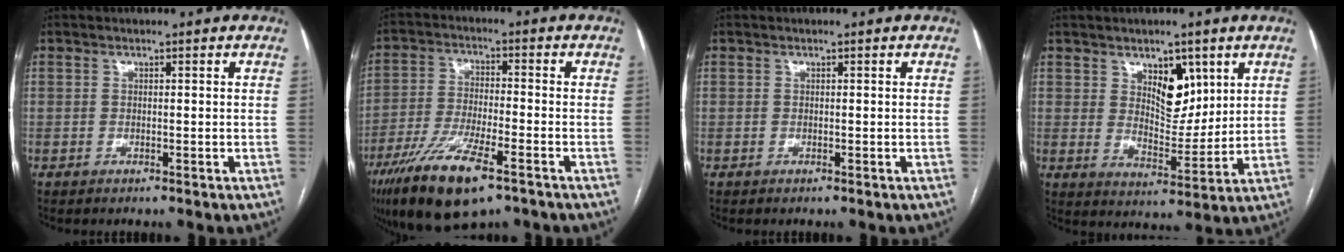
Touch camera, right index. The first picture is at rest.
{"total": 13.4, "force": [-8.1, 3.0, 10.2], "torque": [-0.196, -0.025, -0.140]}
{"total": 0.0}
{"total": 7.6, "force": [3.8, 4.0, 5.2], "torque": [-0.081, -0.004, 0.070]}